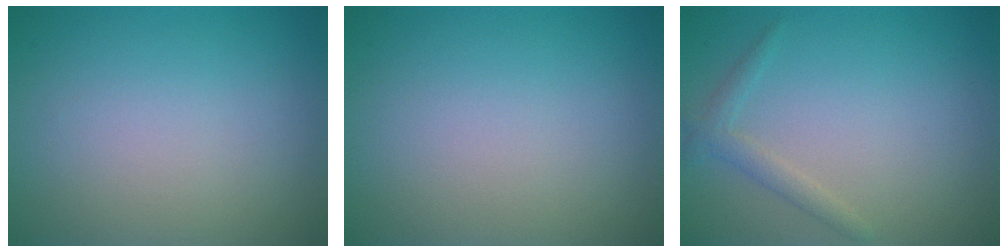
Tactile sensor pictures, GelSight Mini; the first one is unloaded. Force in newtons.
{"total": 0.0}
{"total": 1.5, "press": 1.5, "slide": 0.1}